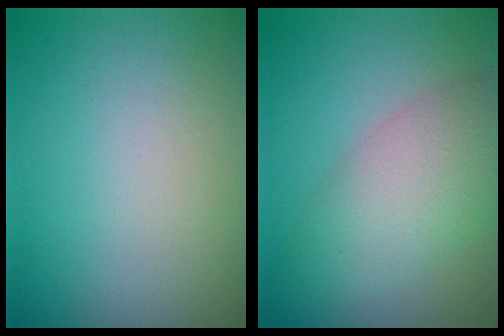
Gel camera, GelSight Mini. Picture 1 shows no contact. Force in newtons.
{"total": 5.3, "press": 5.3, "slide": 0.3}